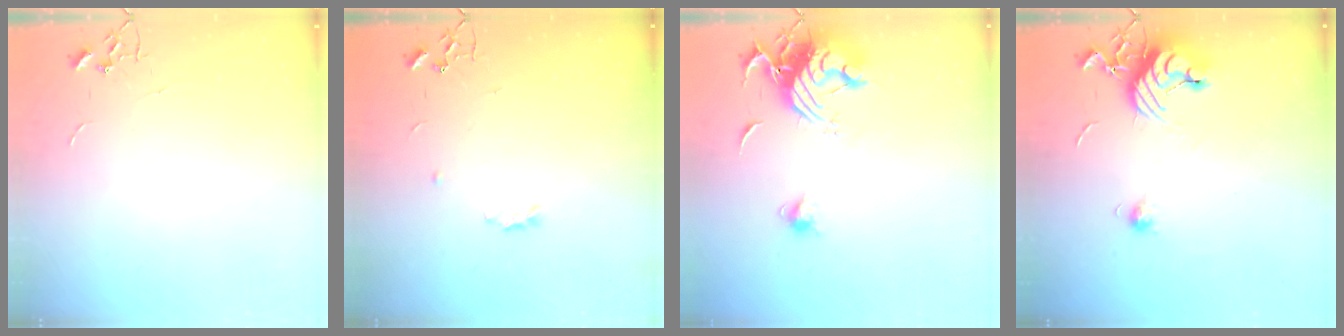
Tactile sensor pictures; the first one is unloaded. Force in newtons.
{"total": 3.7, "press": 3.7, "slide": 0.6}
{"total": 13.4, "press": 13.4, "slide": 1.5}
{"total": 11.3, "press": 11.2, "slide": 1.3}